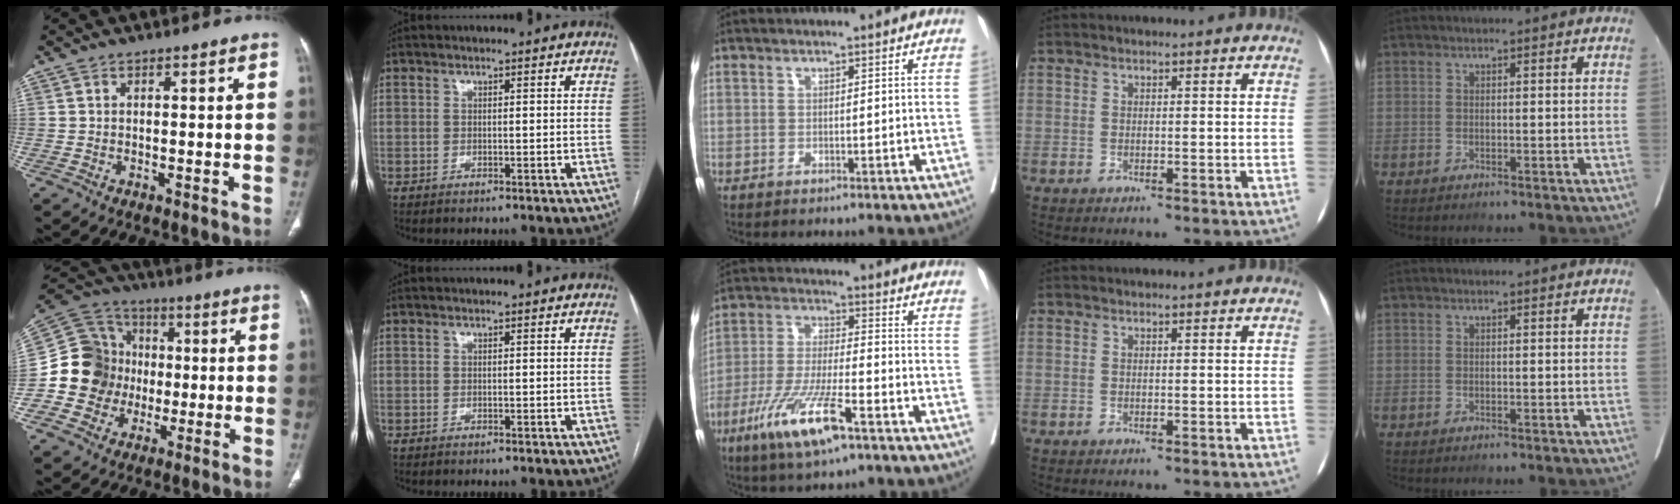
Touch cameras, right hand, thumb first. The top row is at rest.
{"thumb": {"total": 14.6, "force": [-1.5, 13.7, 4.8], "torque": [-0.056, 0.036, -0.028]}, "middle": {"total": 12.5, "force": [-6.9, 2.1, 10.2], "torque": [-0.206, -0.021, -0.125]}}